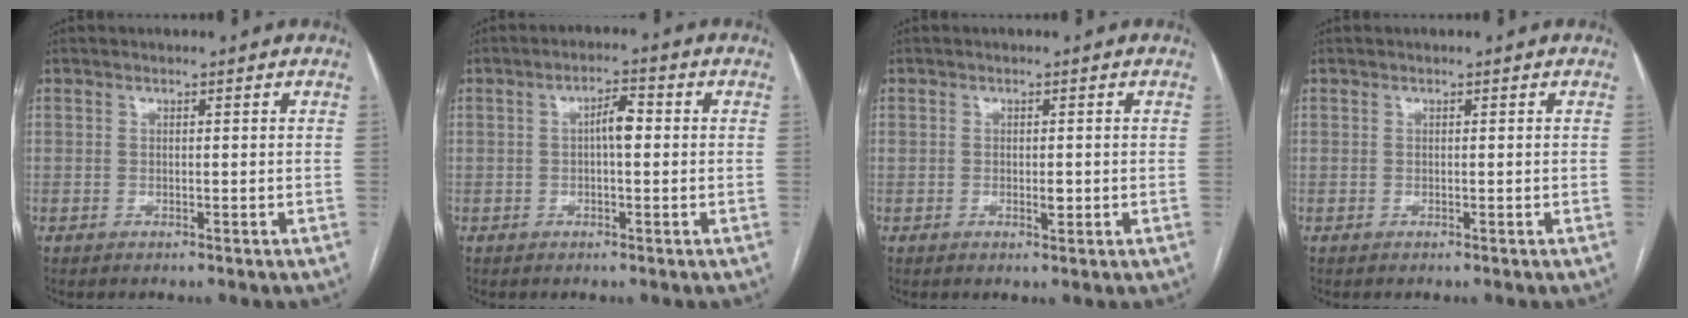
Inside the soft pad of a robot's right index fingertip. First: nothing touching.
{"total": 3.4, "force": [0.1, 1.0, 3.2], "torque": [-0.054, 0.012, 0.001]}
{"total": 1.8, "force": [-0.1, 0.9, 1.5], "torque": [-0.026, 0.001, 0.002]}
{"total": 0.0}